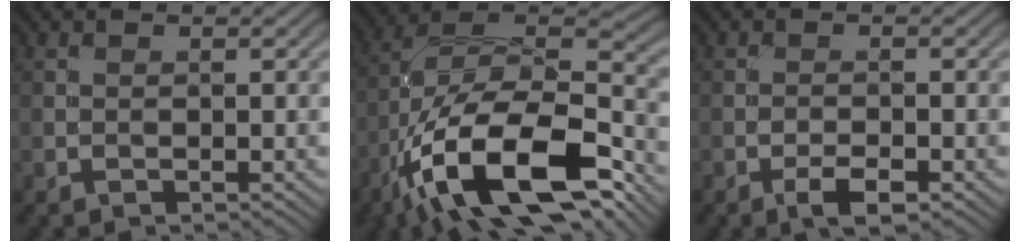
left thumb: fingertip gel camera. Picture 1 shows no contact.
{"total": 18.5, "force": [-9.4, 8.2, 13.6], "torque": [-0.256, -0.011, -0.171]}
{"total": 2.9, "force": [-1.7, 0.9, 2.2], "torque": [-0.039, 0.001, -0.034]}